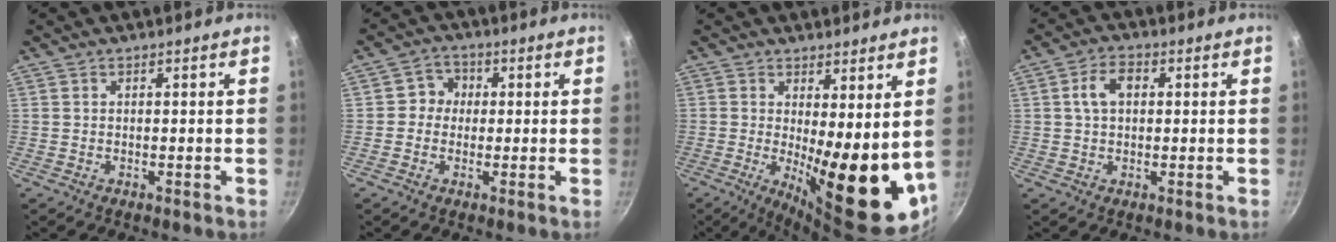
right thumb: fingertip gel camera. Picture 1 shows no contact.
{"total": 4.3, "force": [0.1, 4.0, 1.4], "torque": [0.010, 0.010, -0.009]}
{"total": 15.2, "force": [1.1, 4.9, 14.4], "torque": [-0.175, -0.037, 0.027]}
{"total": 5.5, "force": [1.0, 3.6, 4.0], "torque": [-0.059, 0.013, 0.013]}